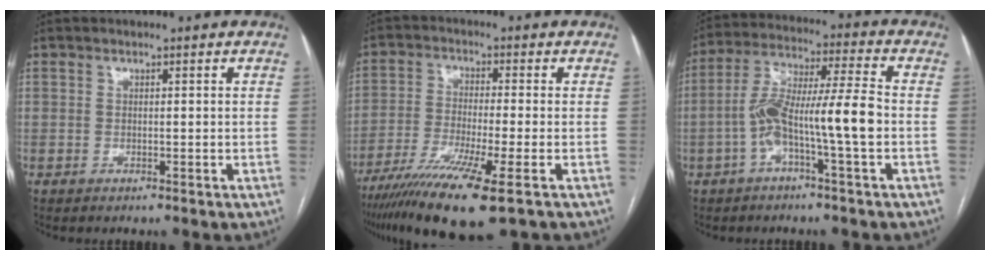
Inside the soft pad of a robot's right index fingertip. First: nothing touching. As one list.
[{"total": 12.6, "force": [-7.8, 0.1, 9.8], "torque": [-0.186, -0.032, -0.135]}, {"total": 11.5, "force": [-2.8, 0.3, 11.2], "torque": [-0.215, 0.026, -0.057]}]